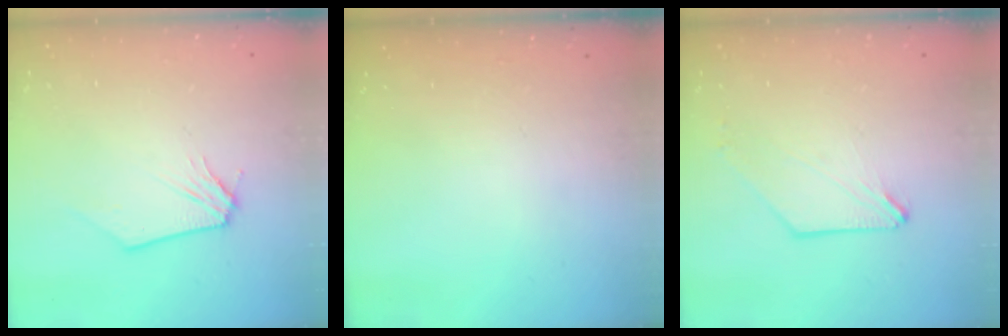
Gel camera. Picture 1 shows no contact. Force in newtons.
{"total": 0.0}
{"total": 0.0}